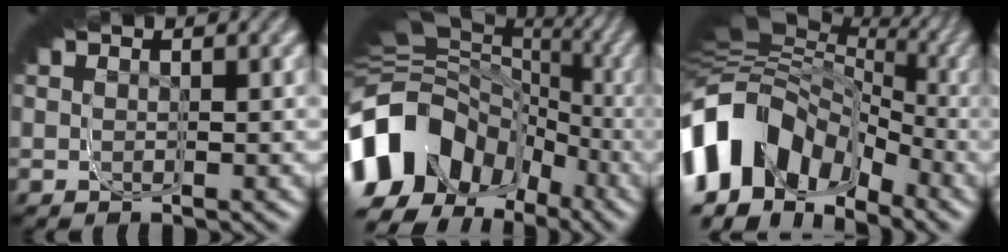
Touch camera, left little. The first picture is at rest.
{"total": 17.7, "force": [-6.3, 11.4, 12.1], "torque": [-0.167, -0.022, -0.099]}
{"total": 14.8, "force": [-4.8, 8.5, 11.2], "torque": [-0.149, 0.000, -0.085]}